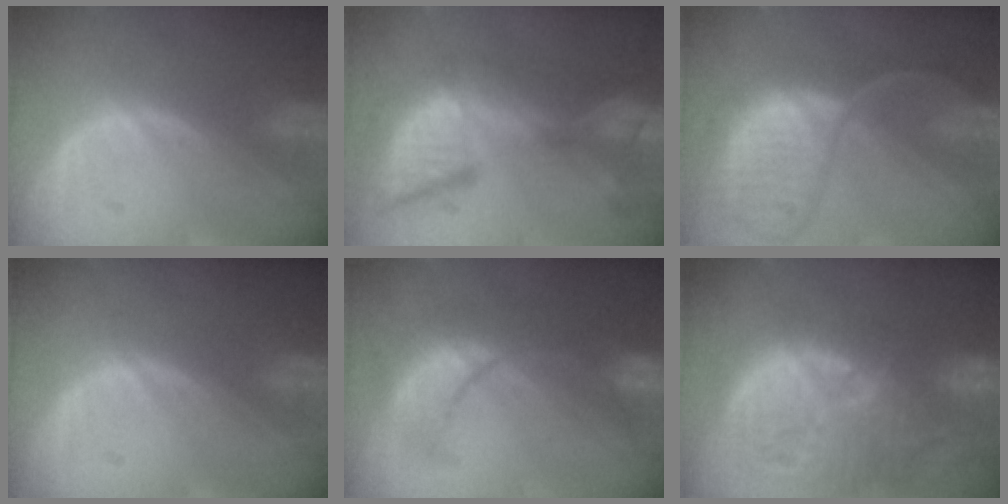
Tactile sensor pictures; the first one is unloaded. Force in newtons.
{"total": 13.5, "press": 11.1, "slide": 7.7}
{"total": 12.0, "press": 9.9, "slide": 6.9}
{"total": 0.0}
{"total": 8.4, "press": 8.3, "slide": 1.6}
{"total": 14.6, "press": 13.0, "slide": 6.6}